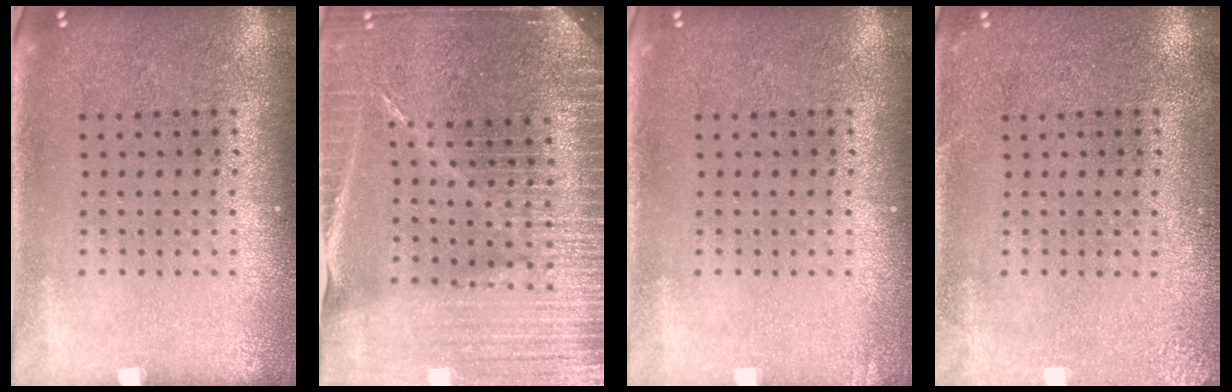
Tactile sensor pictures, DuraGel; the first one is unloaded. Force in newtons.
{"total": 4.8, "press": 4.4, "slide": 1.9}
{"total": 0.7, "press": 0.7, "slide": 0.1}
{"total": 2.5, "press": 2.4, "slide": 0.3}